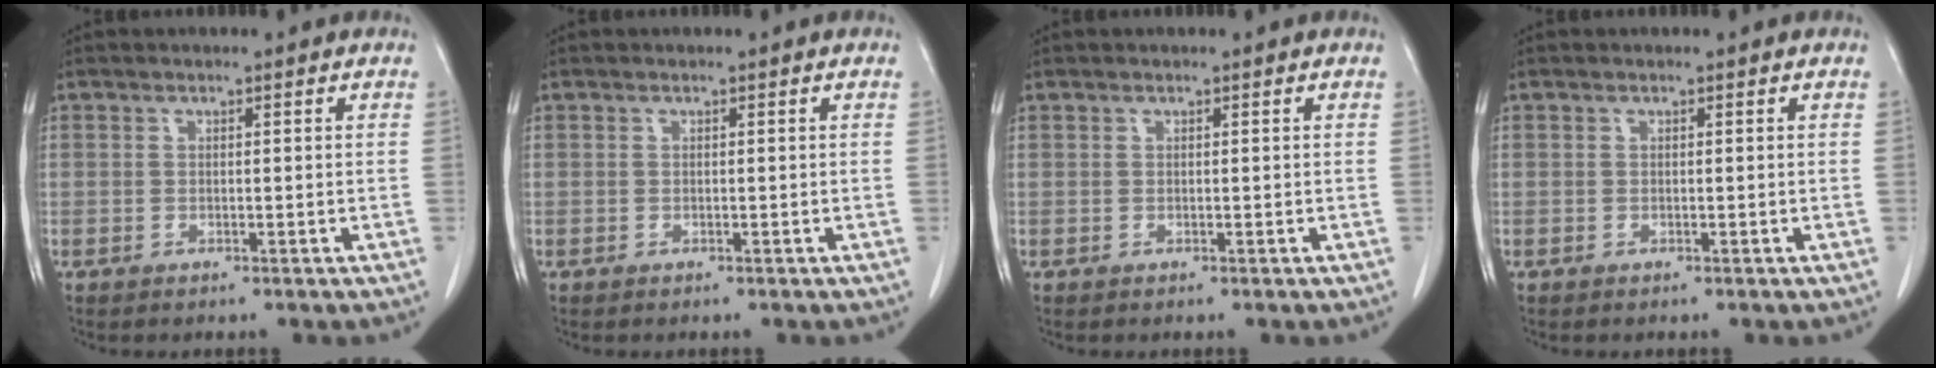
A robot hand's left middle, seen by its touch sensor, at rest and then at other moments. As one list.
[{"total": 0.0}, {"total": 0.0}, {"total": 0.0}]